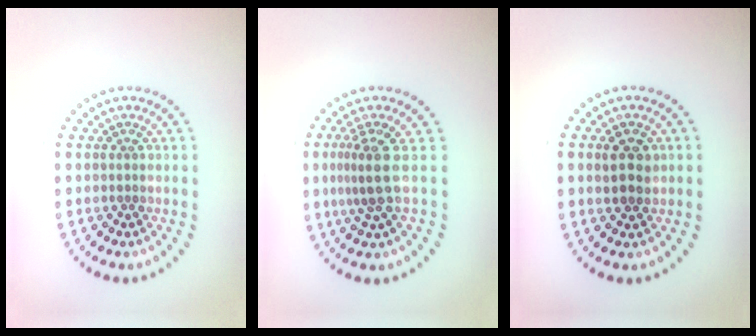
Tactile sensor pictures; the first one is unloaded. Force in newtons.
{"total": 2.8, "press": 2.0, "slide": 1.9}
{"total": 2.5, "press": 2.5, "slide": 0.5}